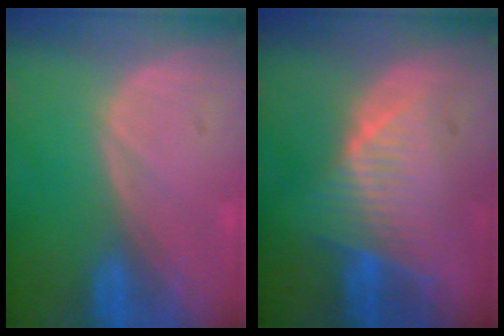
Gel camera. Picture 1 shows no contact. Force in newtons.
{"total": 8.1, "press": 7.1, "slide": 3.9}